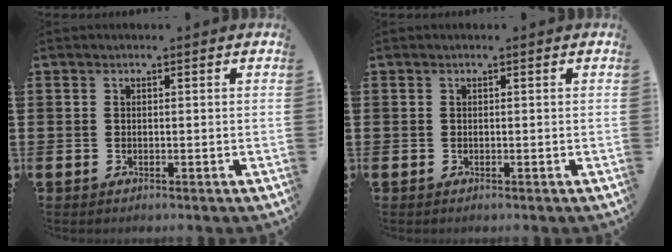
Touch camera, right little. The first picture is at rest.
{"total": 0.0}